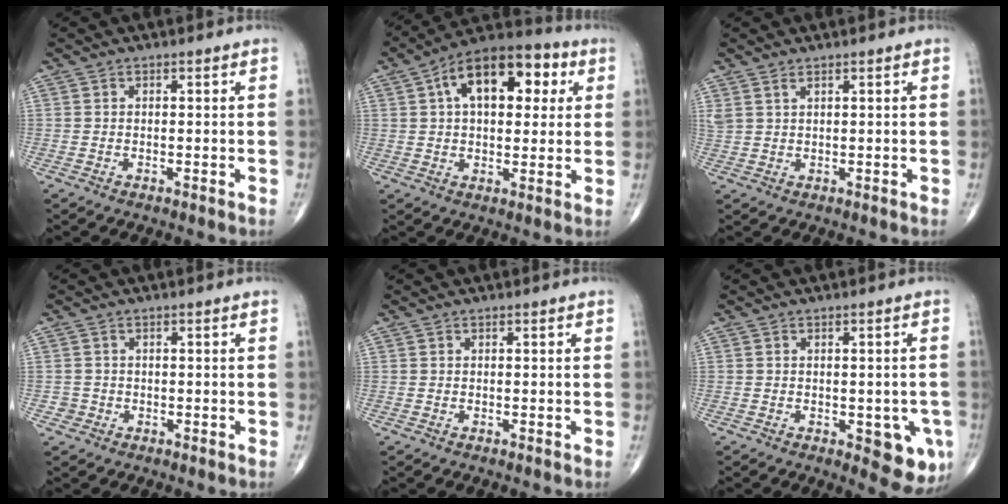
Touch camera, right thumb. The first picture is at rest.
{"total": 17.2, "force": [5.1, 9.5, 13.4], "torque": [-0.170, 0.023, 0.069]}
{"total": 2.0, "force": [1.4, 0.7, 1.2], "torque": [-0.030, 0.004, 0.038]}
{"total": 1.5, "force": [-0.5, 1.4, -0.2], "torque": [0.015, 0.008, -0.013]}
{"total": 0.0}
{"total": 7.9, "force": [-2.6, 3.4, 6.6], "torque": [-0.047, -0.005, -0.026]}